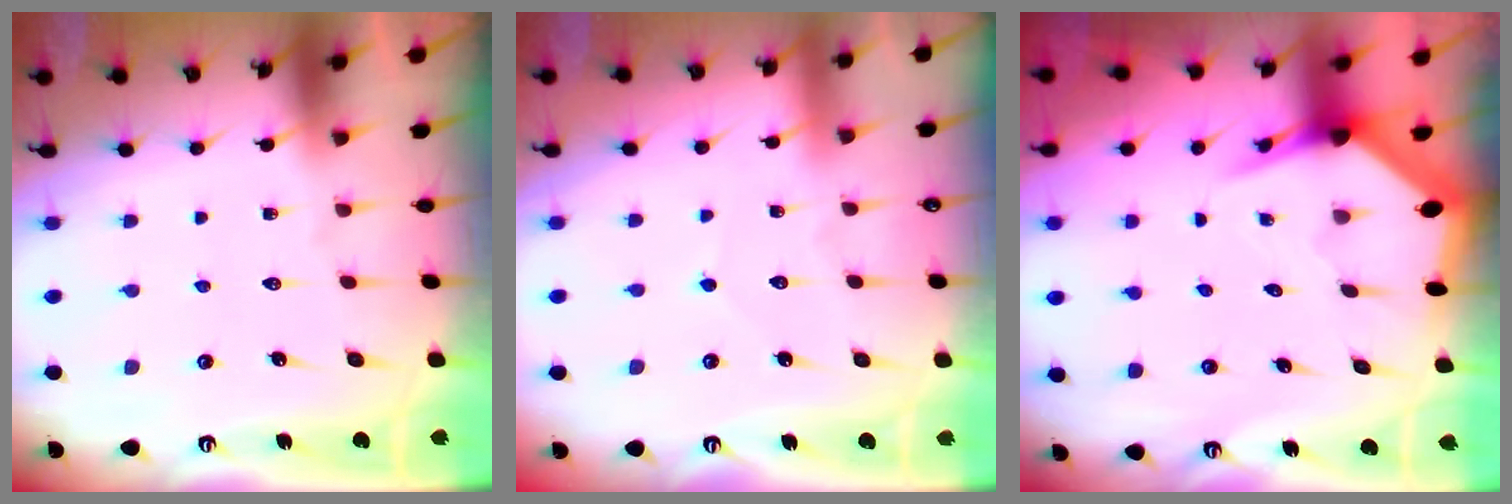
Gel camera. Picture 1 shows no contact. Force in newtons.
{"total": 2.8, "press": 2.8, "slide": 0.3}
{"total": 4.0, "press": 4.0, "slide": 0.6}